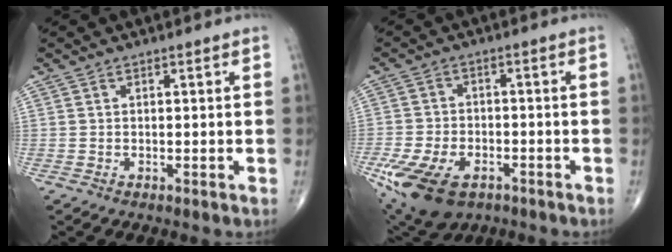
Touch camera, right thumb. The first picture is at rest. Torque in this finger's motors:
{"motor_torque": [1.94, 1.00, 0.85, -1.05, 0.13]}